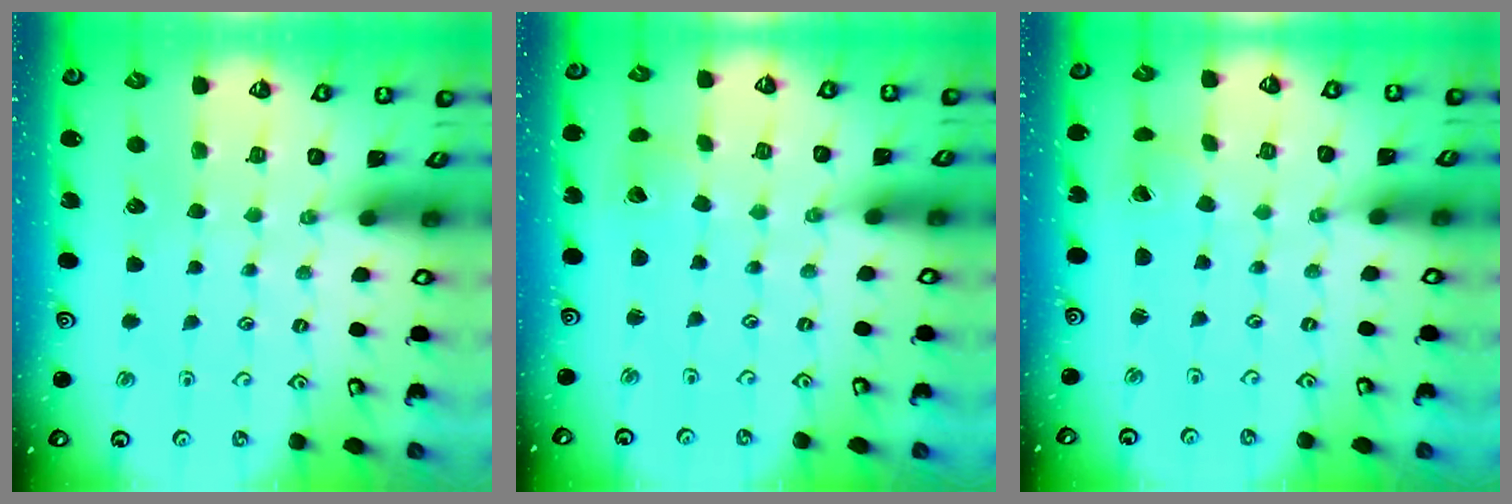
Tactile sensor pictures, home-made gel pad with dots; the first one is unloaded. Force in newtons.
{"total": 2.3, "press": 2.3, "slide": 0.3}
{"total": 1.7, "press": 1.7, "slide": 0.1}